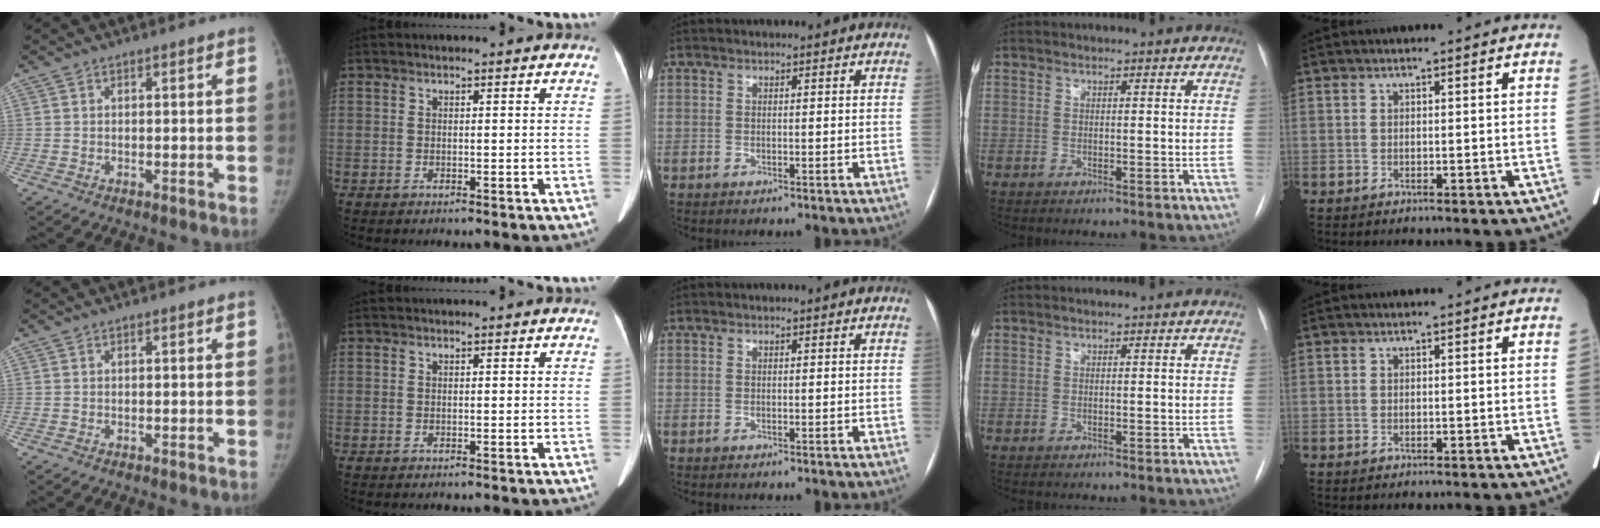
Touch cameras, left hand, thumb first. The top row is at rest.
{}